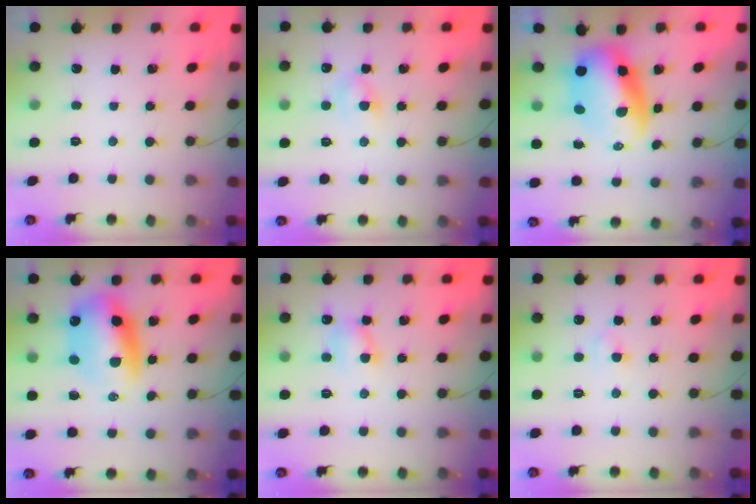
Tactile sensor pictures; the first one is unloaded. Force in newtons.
{"total": 2.9, "press": 2.7, "slide": 1.1}
{"total": 9.1, "press": 8.7, "slide": 2.6}
{"total": 12.4, "press": 11.9, "slide": 3.5}
{"total": 6.2, "press": 6.2, "slide": 0.6}
{"total": 2.0, "press": 1.8, "slide": 0.9}